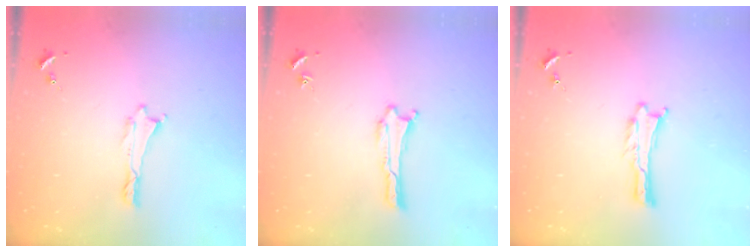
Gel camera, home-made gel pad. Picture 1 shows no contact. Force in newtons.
{"total": 0.0}
{"total": 0.0}